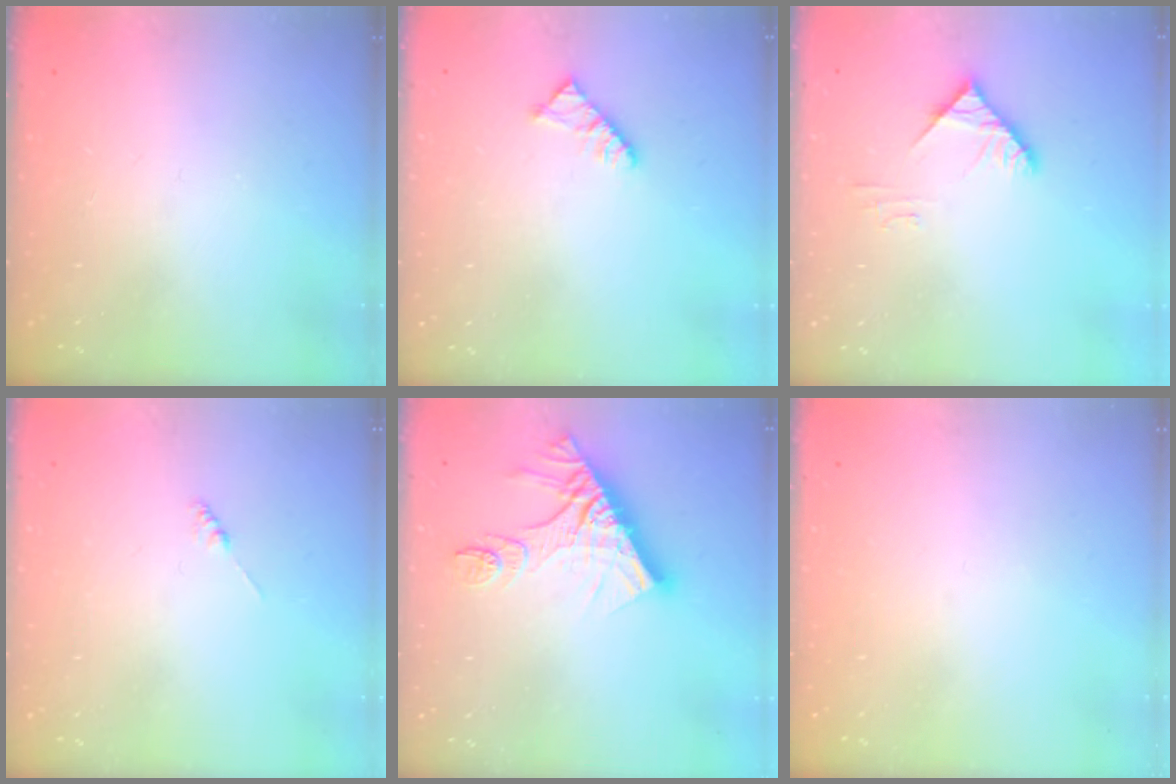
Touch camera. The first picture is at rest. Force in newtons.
{"total": 5.2, "press": 5.2, "slide": 0.6}
{"total": 5.6, "press": 5.6, "slide": 0.6}
{"total": 0.0}
{"total": 13.6, "press": 13.6, "slide": 1.1}
{"total": 1.6, "press": 1.6, "slide": 0.2}